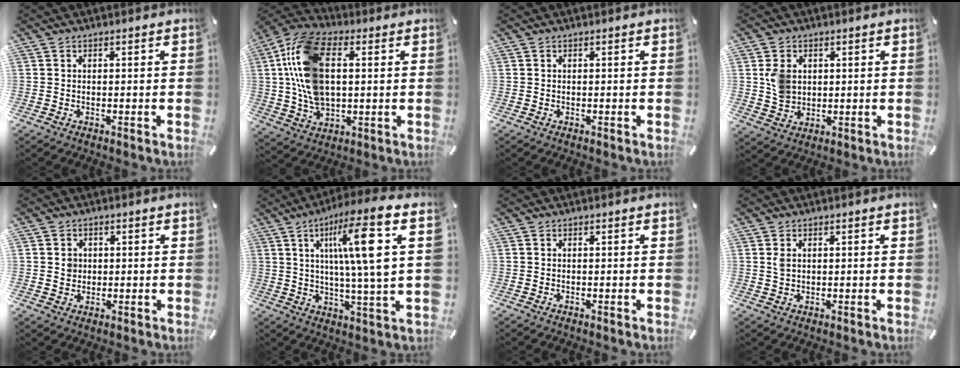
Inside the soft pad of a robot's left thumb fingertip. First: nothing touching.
{"total": 16.2, "force": [2.1, 10.7, 12.0], "torque": [-0.284, 0.005, 0.037]}
{"total": 0.0}
{"total": 6.3, "force": [1.3, 5.4, 3.0], "torque": [-0.056, 0.005, 0.024]}
{"total": 2.9, "force": [0.5, 2.9, 0.3], "torque": [0.007, 0.000, 0.004]}
{"total": 16.0, "force": [5.5, 1.9, 15.0], "torque": [-0.245, -0.015, 0.074]}
{"total": 0.0}
{"total": 1.7, "force": [0.7, 1.2, 0.9], "torque": [-0.020, 0.004, 0.012]}